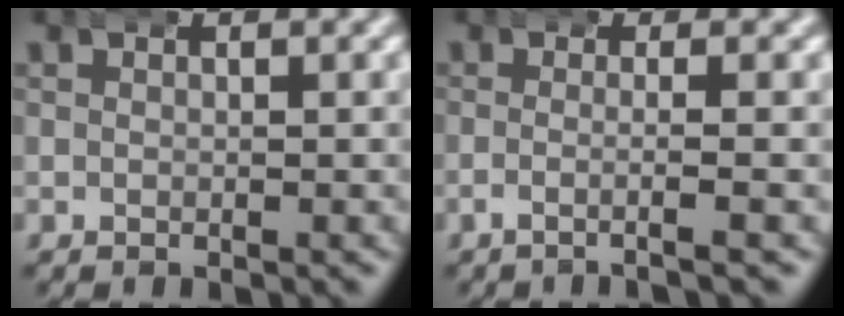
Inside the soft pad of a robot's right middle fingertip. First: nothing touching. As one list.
[{"total": 2.2, "force": [-1.2, -0.6, 1.8], "torque": [-0.038, -0.003, -0.020]}]